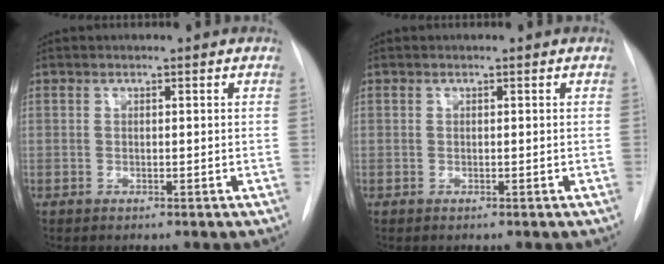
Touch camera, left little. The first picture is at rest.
{"total": 0.0}